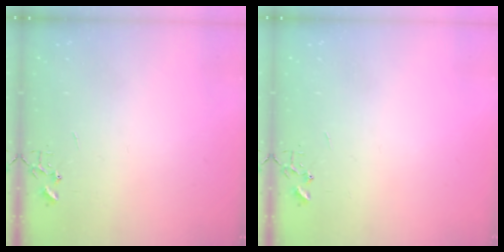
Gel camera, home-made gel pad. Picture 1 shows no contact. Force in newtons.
{"total": 0.0}